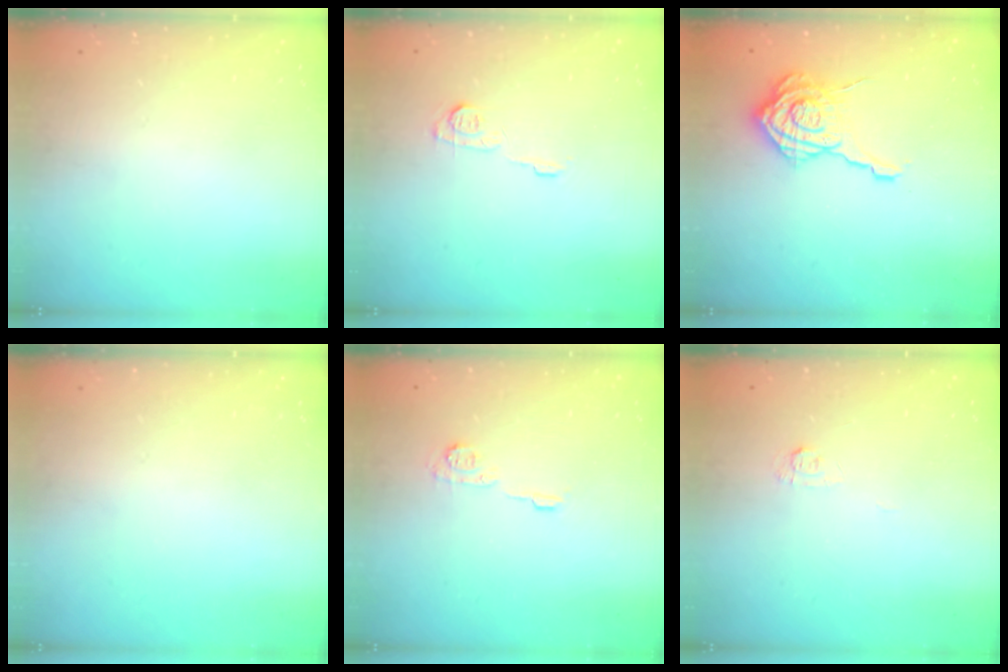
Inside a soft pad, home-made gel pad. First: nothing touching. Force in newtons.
{"total": 6.4, "press": 6.3, "slide": 0.8}
{"total": 13.8, "press": 13.8, "slide": 0.8}
{"total": 0.0}
{"total": 5.8, "press": 5.8, "slide": 0.2}
{"total": 3.9, "press": 3.9, "slide": 0.4}